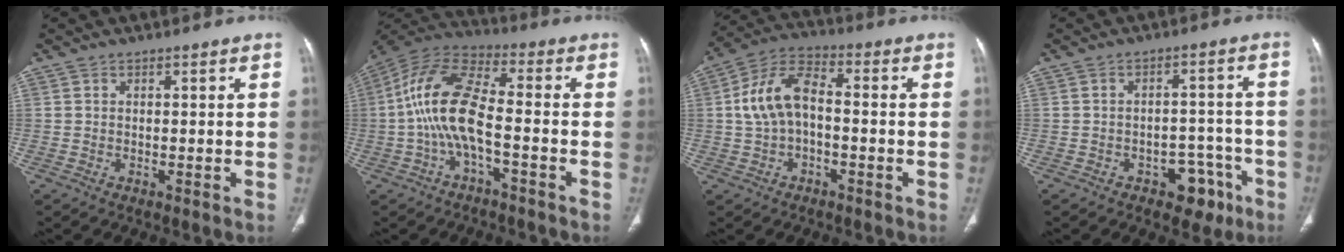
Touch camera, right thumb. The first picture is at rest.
{"total": 13.2, "force": [-2.5, 5.0, 12.0], "torque": [-0.256, 0.045, -0.054]}
{"total": 10.3, "force": [-0.4, 6.0, 8.4], "torque": [-0.163, 0.036, -0.015]}
{"total": 7.2, "force": [-4.1, 4.7, 3.7], "torque": [-0.014, 0.041, -0.051]}